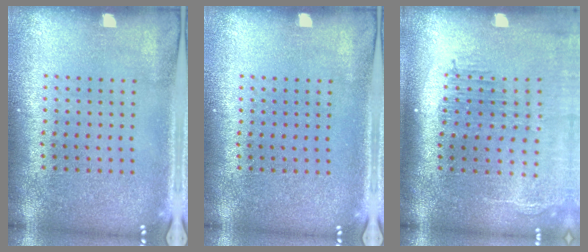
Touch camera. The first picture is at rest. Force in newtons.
{"total": 0.0}
{"total": 2.5, "press": 2.0, "slide": 1.5}